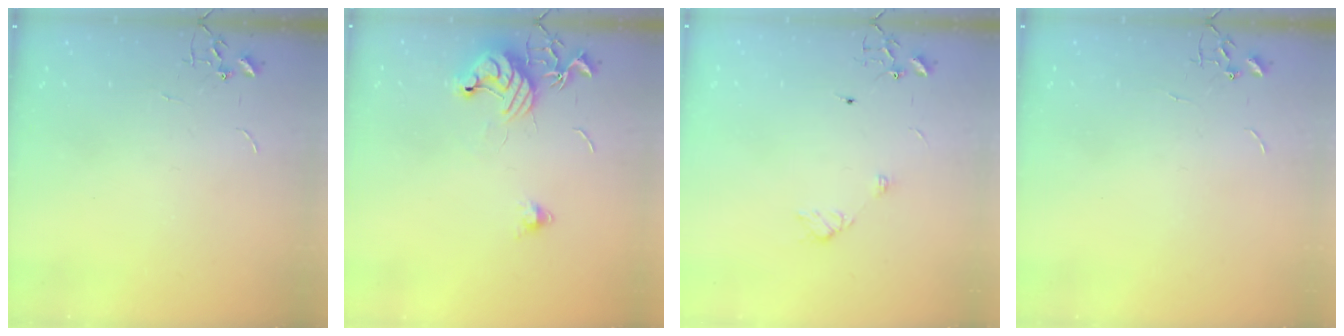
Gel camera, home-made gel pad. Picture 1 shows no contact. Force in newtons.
{"total": 11.4, "press": 11.4, "slide": 0.7}
{"total": 6.2, "press": 6.1, "slide": 0.8}
{"total": 0.0}